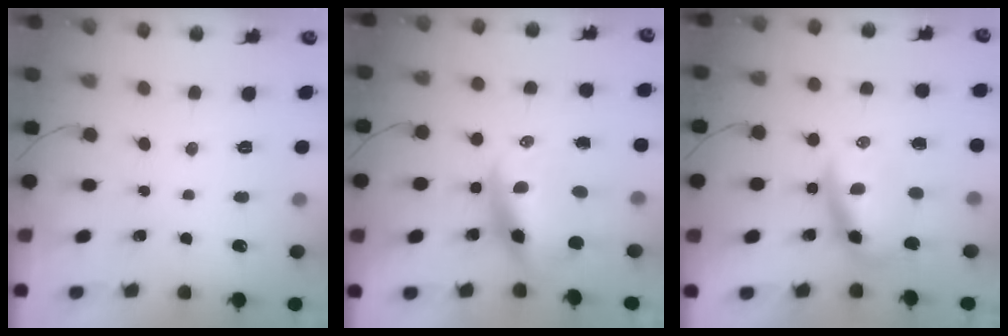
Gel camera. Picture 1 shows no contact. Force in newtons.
{"total": 10.5, "press": 10.1, "slide": 2.8}
{"total": 7.9, "press": 7.6, "slide": 2.4}